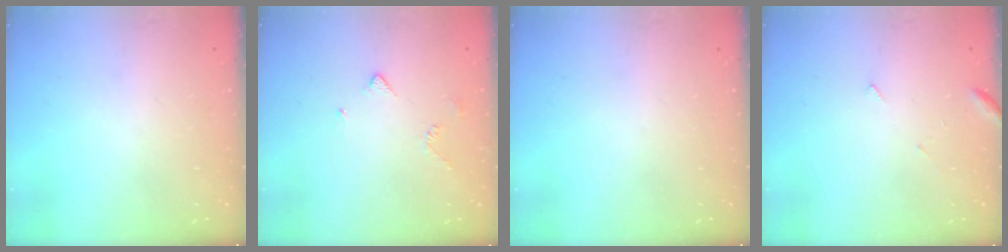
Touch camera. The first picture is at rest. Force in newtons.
{"total": 3.3, "press": 3.2, "slide": 0.7}
{"total": 0.0}
{"total": 3.3, "press": 3.2, "slide": 0.4}